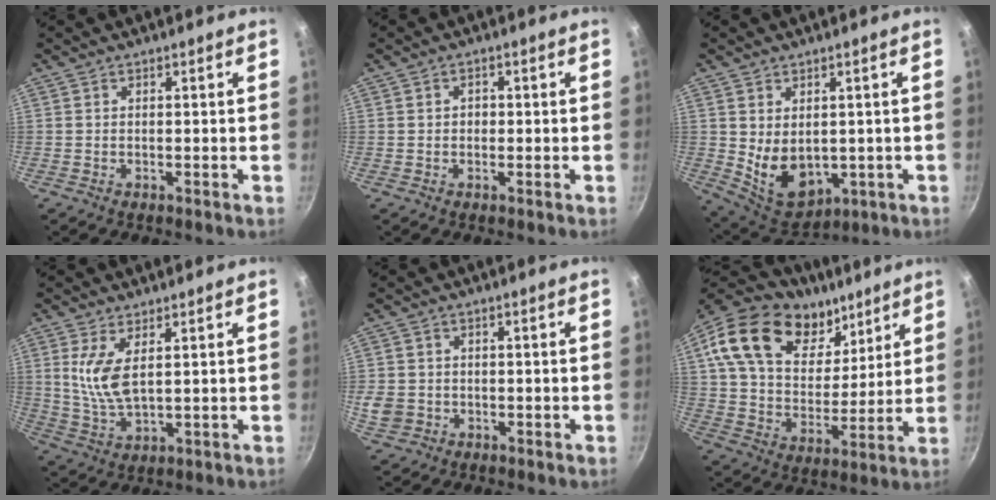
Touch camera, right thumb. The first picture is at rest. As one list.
[{"total": 1.5, "force": [-0.1, 1.3, 0.7], "torque": [-0.007, 0.004, -0.003]}, {"total": 10.0, "force": [0.2, 7.0, 7.1], "torque": [-0.095, -0.022, 0.035]}, {"total": 7.7, "force": [2.2, 3.2, 6.6], "torque": [-0.133, -0.019, 0.052]}, {"total": 5.4, "force": [-0.9, 4.8, 2.3], "torque": [-0.042, 0.007, -0.012]}, {"total": 26.8, "force": [14.0, 17.1, 15.1], "torque": [-0.252, -0.036, 0.240]}]